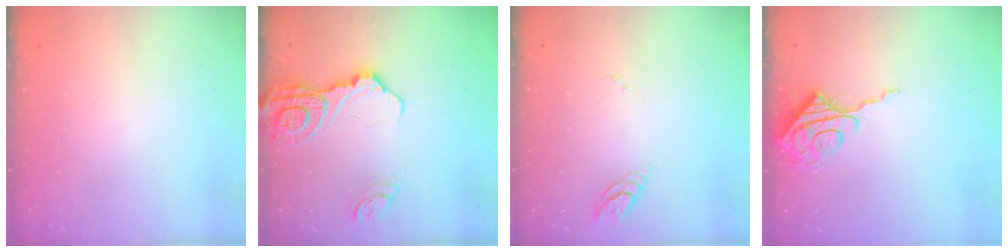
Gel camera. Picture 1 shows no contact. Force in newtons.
{"total": 14.5, "press": 14.4, "slide": 1.7}
{"total": 3.1, "press": 3.1, "slide": 0.3}
{"total": 9.7, "press": 9.6, "slide": 0.8}